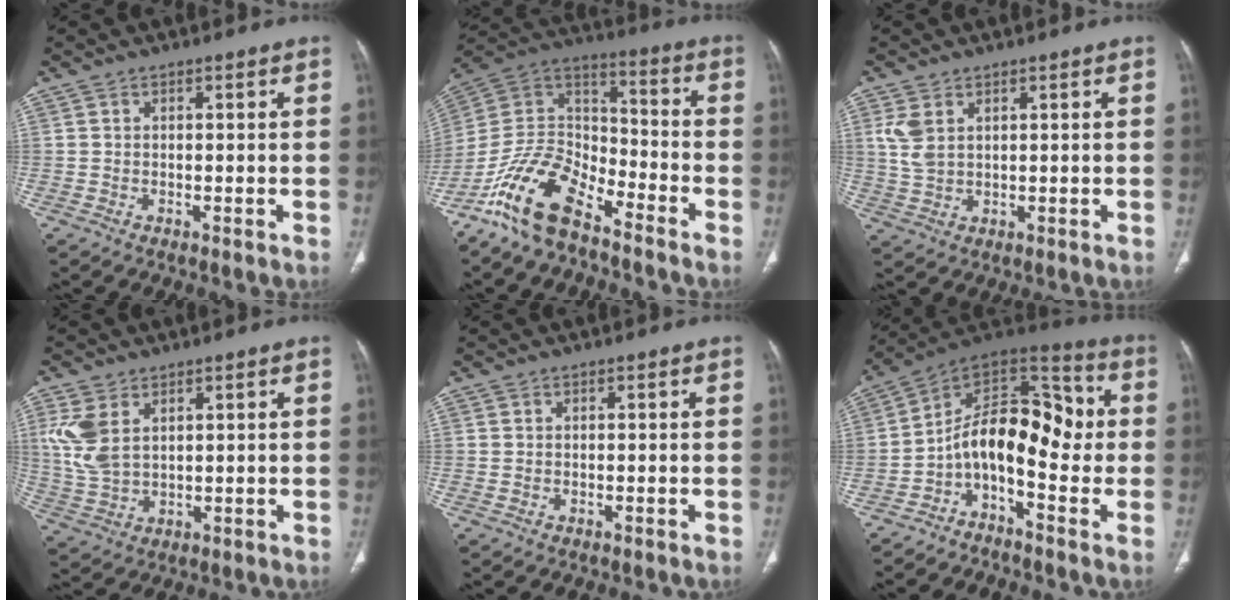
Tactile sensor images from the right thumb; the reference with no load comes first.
{"total": 15.4, "force": [-11.2, 6.4, 8.4], "torque": [-0.146, 0.079, -0.217]}
{"total": 4.6, "force": [1.7, 3.0, 3.1], "torque": [-0.068, -0.001, 0.044]}
{"total": 7.8, "force": [2.9, 4.8, 5.5], "torque": [-0.123, -0.006, 0.069]}
{"total": 0.0}
{"total": 14.4, "force": [-2.5, 7.9, 11.7], "torque": [-0.151, 0.089, -0.057]}